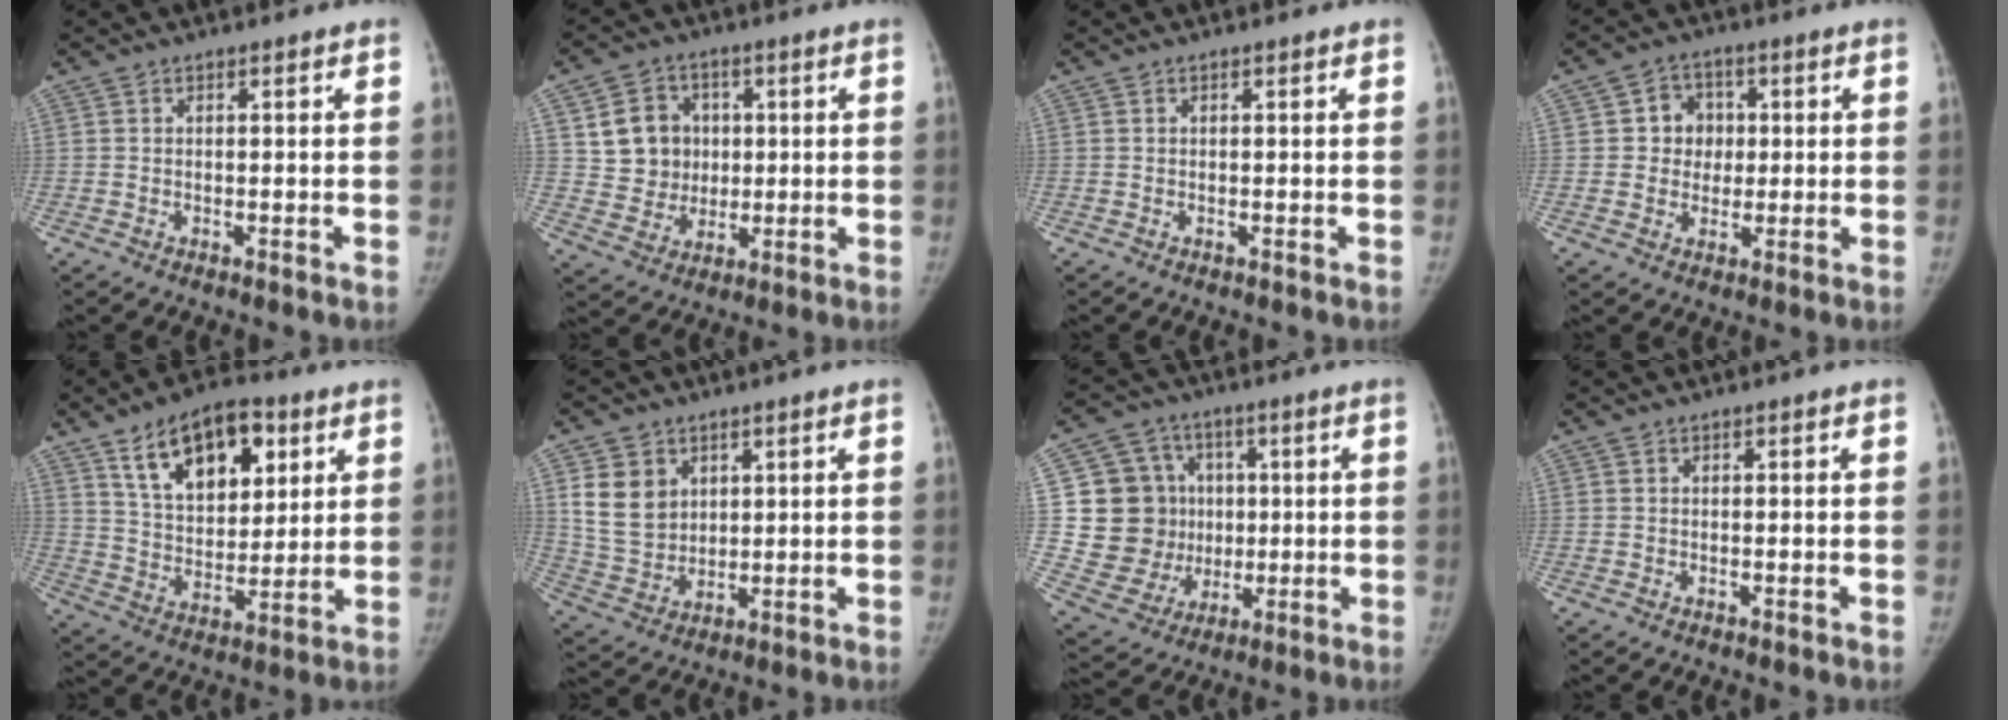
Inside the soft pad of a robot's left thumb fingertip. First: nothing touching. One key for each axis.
{"total": 10.6, "fx": 2.1, "fy": 9.6, "fz": 4.0, "tx": -0.026, "ty": -0.003, "tz": 0.044}
{"total": 0.0}
{"total": 6.5, "fx": 0.7, "fy": 6.0, "fz": 2.4, "tx": 0.006, "ty": 0.008, "tz": 0.006}
{"total": 16.8, "fx": 8.1, "fy": 9.6, "fz": 11.2, "tx": -0.130, "ty": -0.029, "tz": 0.140}
{"total": 9.7, "fx": 3.6, "fy": 7.6, "fz": 4.8, "tx": -0.065, "ty": -0.019, "tz": 0.084}
{"total": 16.5, "fx": 1.7, "fy": 14.9, "fz": 6.9, "tx": -0.085, "ty": 0.015, "tz": 0.054}
{"total": 0.0}